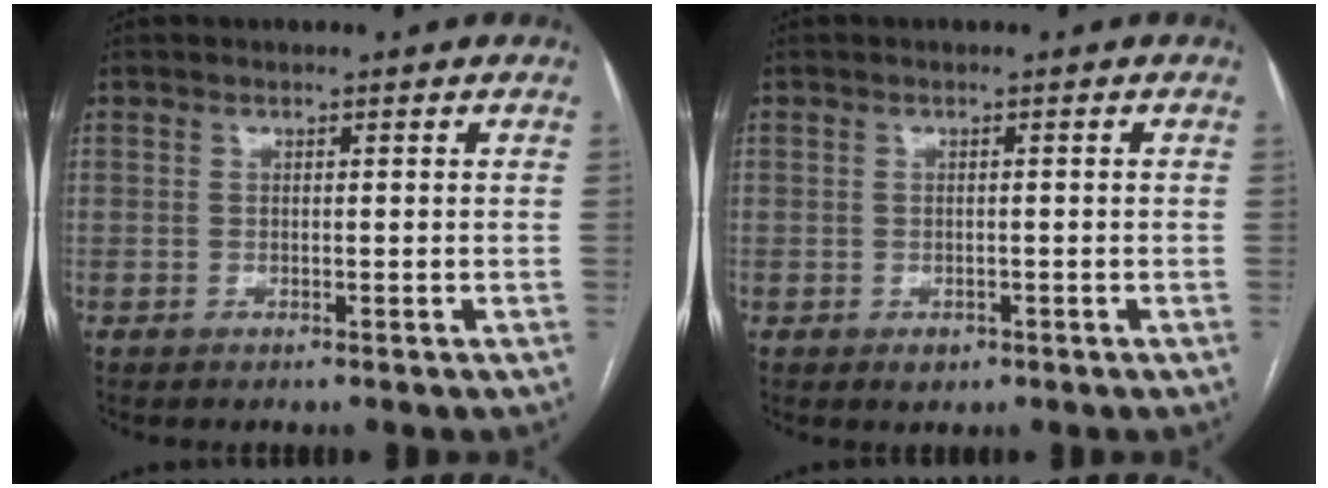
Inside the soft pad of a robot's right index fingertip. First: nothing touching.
{"total": 1.6, "force": [-0.7, 1.3, 0.5], "torque": [-0.004, 0.002, -0.005]}